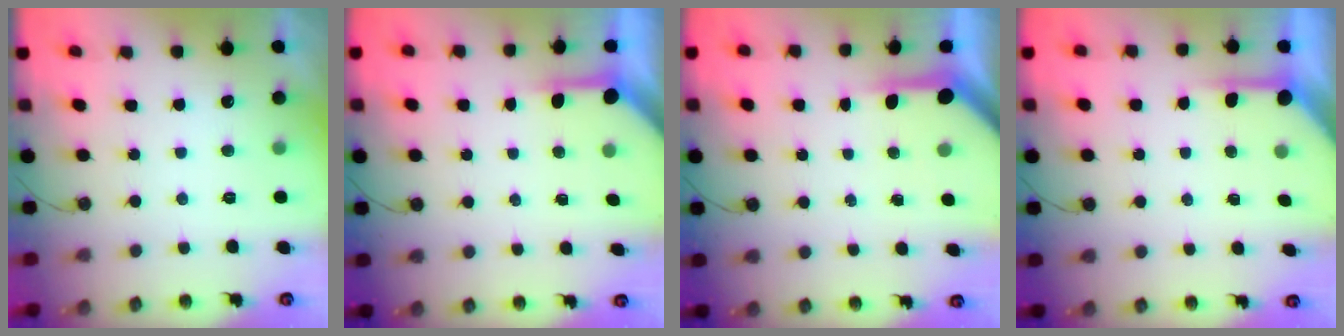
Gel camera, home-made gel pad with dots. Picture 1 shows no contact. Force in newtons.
{"total": 3.9, "press": 3.9, "slide": 0.4}
{"total": 4.9, "press": 4.9, "slide": 0.4}
{"total": 5.2, "press": 5.2, "slide": 0.4}